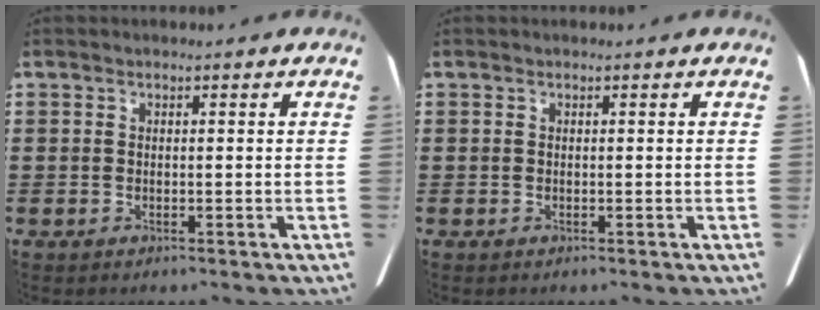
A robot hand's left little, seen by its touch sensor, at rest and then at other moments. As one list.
[{"total": 0.0}]